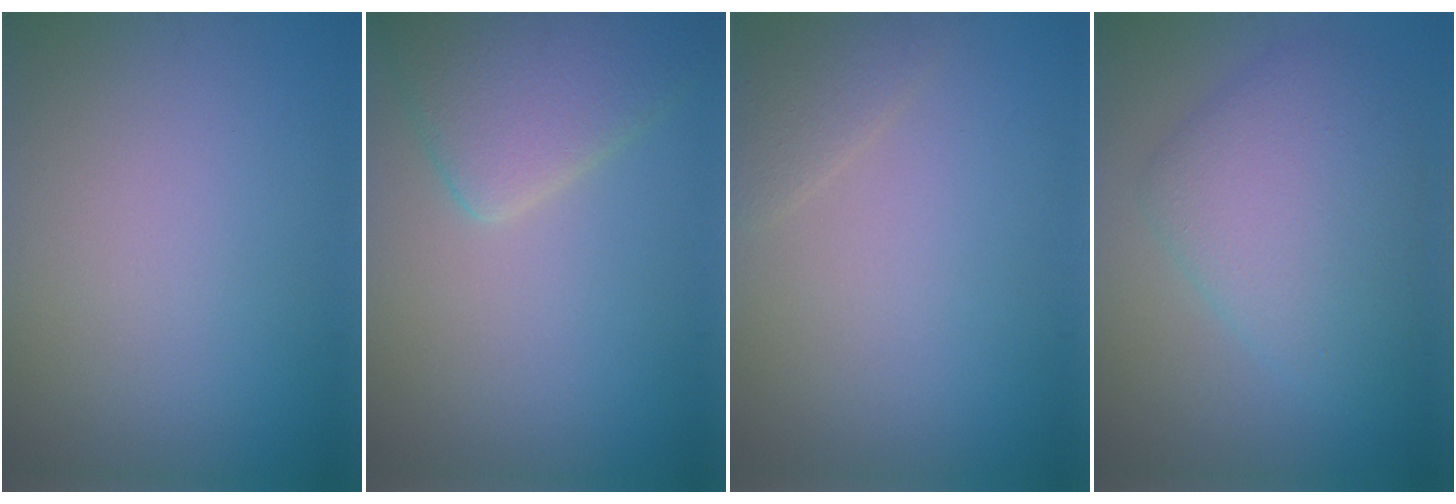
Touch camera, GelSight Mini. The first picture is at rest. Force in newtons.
{"total": 5.6, "press": 5.6, "slide": 0.4}
{"total": 1.6, "press": 1.6, "slide": 0.1}
{"total": 6.3, "press": 6.3, "slide": 0.1}